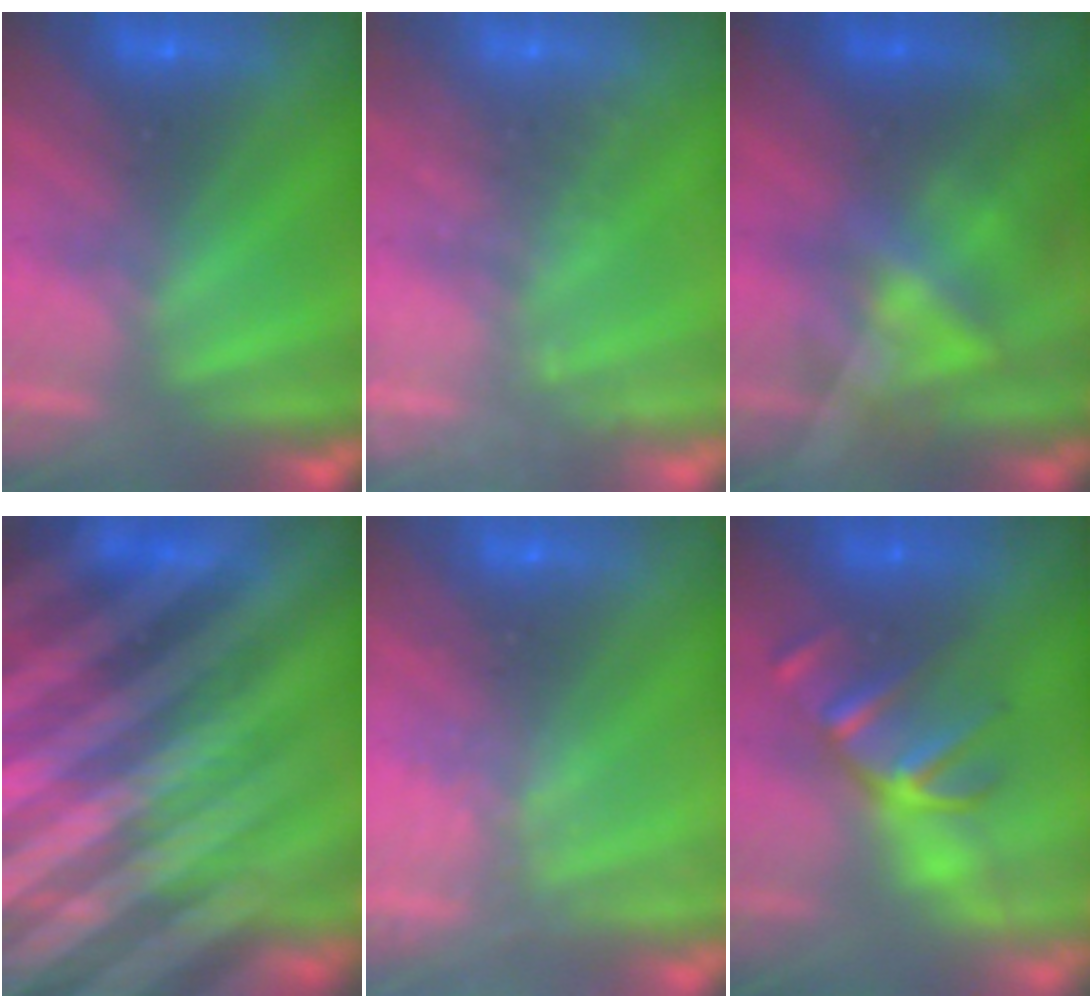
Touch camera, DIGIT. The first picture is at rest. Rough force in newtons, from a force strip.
{"total": 1.9}
{"total": 4.6}
{"total": 8.8}
{"total": 2.2}
{"total": 2.9}